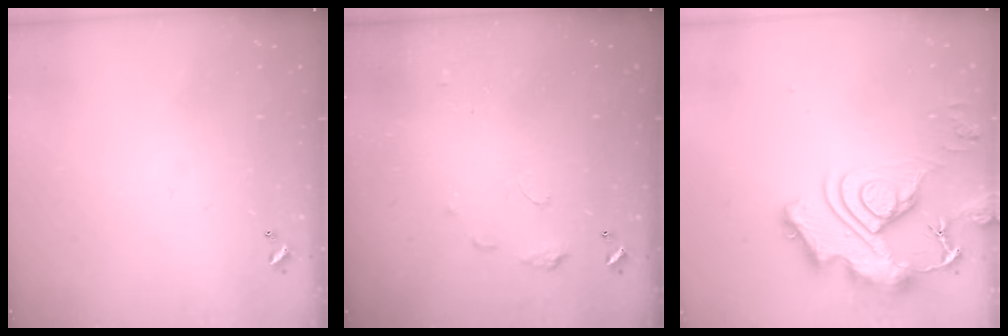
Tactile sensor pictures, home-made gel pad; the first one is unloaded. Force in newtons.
{"total": 5.6, "press": 5.6, "slide": 0.7}
{"total": 16.4, "press": 16.3, "slide": 1.5}